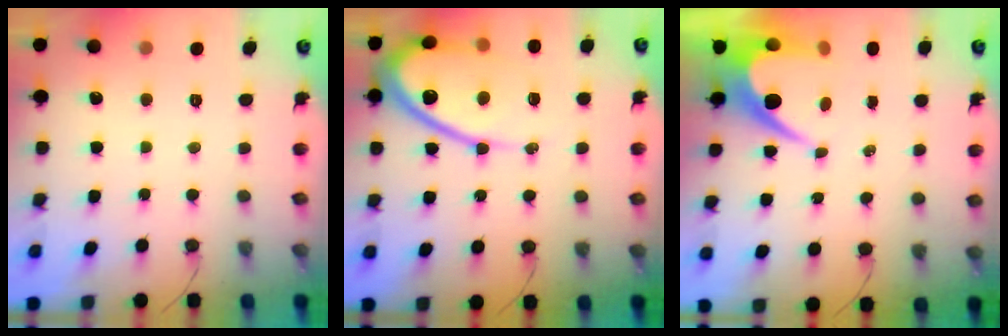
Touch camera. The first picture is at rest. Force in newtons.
{"total": 14.5, "press": 14.4, "slide": 1.4}
{"total": 8.7, "press": 8.7, "slide": 0.5}